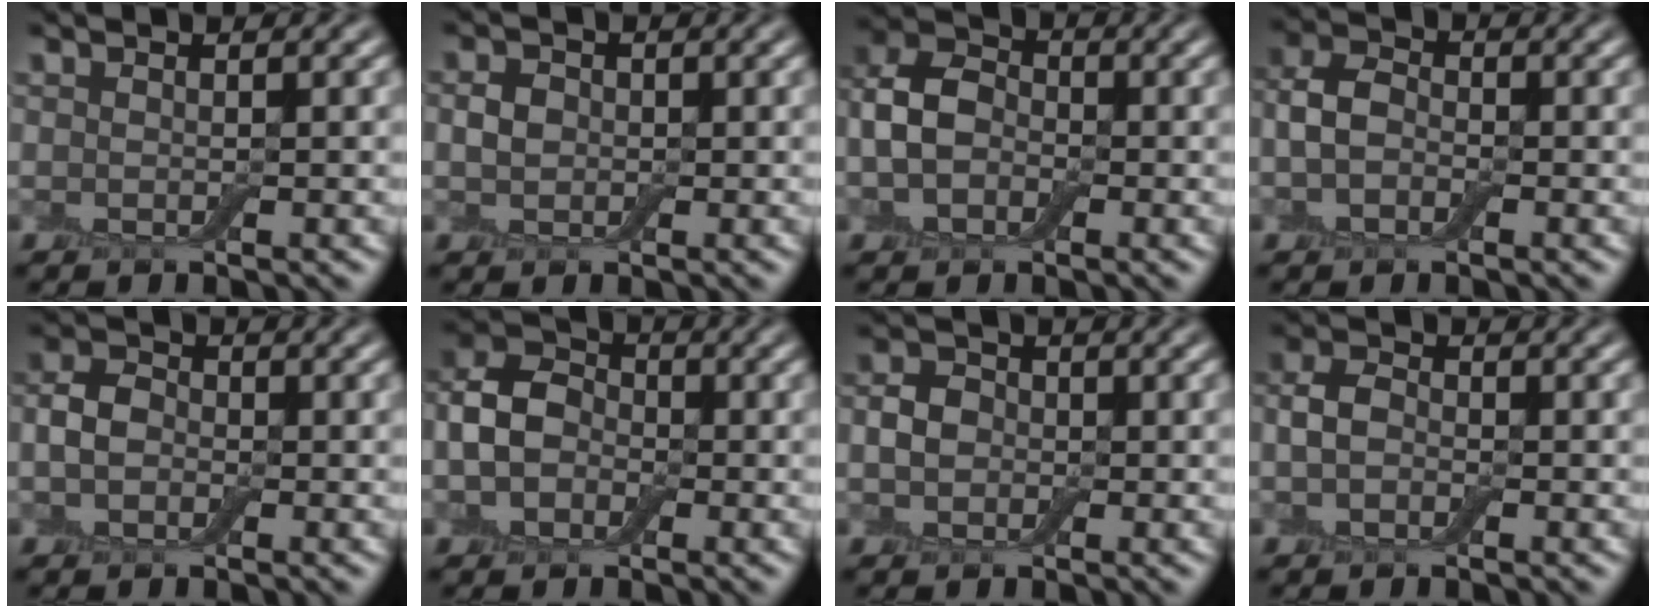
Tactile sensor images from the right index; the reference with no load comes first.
{"total": 1.6, "force": [0.0, 1.5, 0.6], "torque": [-0.013, 0.005, -0.008]}
{"total": 5.0, "force": [-0.8, 3.8, 3.1], "torque": [-0.066, 0.013, -0.026]}
{"total": 3.2, "force": [-0.6, 2.4, 2.0], "torque": [-0.042, 0.006, -0.022]}
{"total": 2.7, "force": [-0.5, 2.2, 1.5], "torque": [-0.031, 0.005, -0.020]}
{"total": 5.6, "force": [-1.0, 4.4, 3.3], "torque": [-0.063, 0.010, -0.028]}
{"total": 2.5, "force": [-0.4, 2.2, 1.1], "torque": [-0.021, 0.005, -0.017]}
{"total": 2.4, "force": [-0.5, 1.8, 1.5], "torque": [-0.032, 0.006, -0.017]}